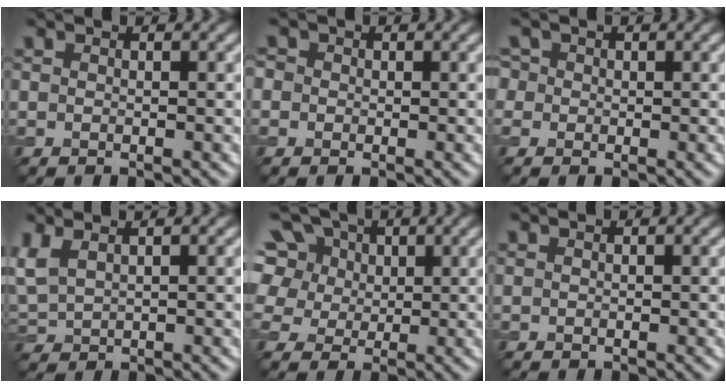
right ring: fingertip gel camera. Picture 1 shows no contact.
{"total": 1.5, "force": [0.4, 1.4, 0.4], "torque": [-0.003, 0.005, -0.011]}
{"total": 2.8, "force": [1.0, 2.4, 1.1], "torque": [-0.017, 0.018, -0.004]}
{"total": 2.7, "force": [1.4, 1.4, 1.9], "torque": [-0.059, 0.009, 0.037]}
{"total": 11.7, "force": [5.7, 8.4, 5.9], "torque": [-0.126, 0.039, 0.080]}
{"total": 0.0}